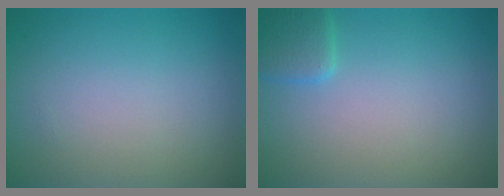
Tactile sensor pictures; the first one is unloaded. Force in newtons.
{"total": 2.1, "press": 2.1, "slide": 0.1}